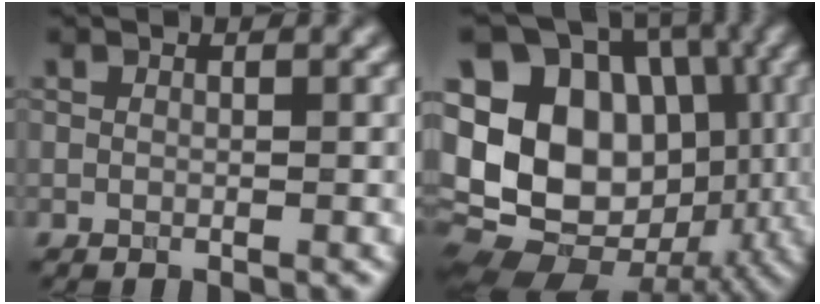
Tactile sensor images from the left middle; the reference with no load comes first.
{"total": 15.7, "force": [0.0, 12.3, 9.7], "torque": [-0.168, 0.018, -0.003]}